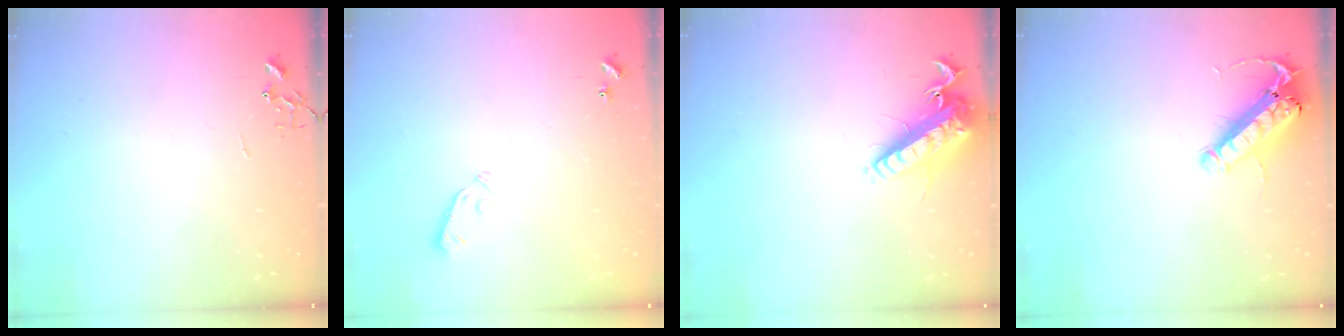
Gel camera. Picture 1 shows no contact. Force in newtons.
{"total": 3.3, "press": 3.1, "slide": 1.0}
{"total": 15.9, "press": 15.5, "slide": 3.3}
{"total": 14.7, "press": 14.5, "slide": 2.6}